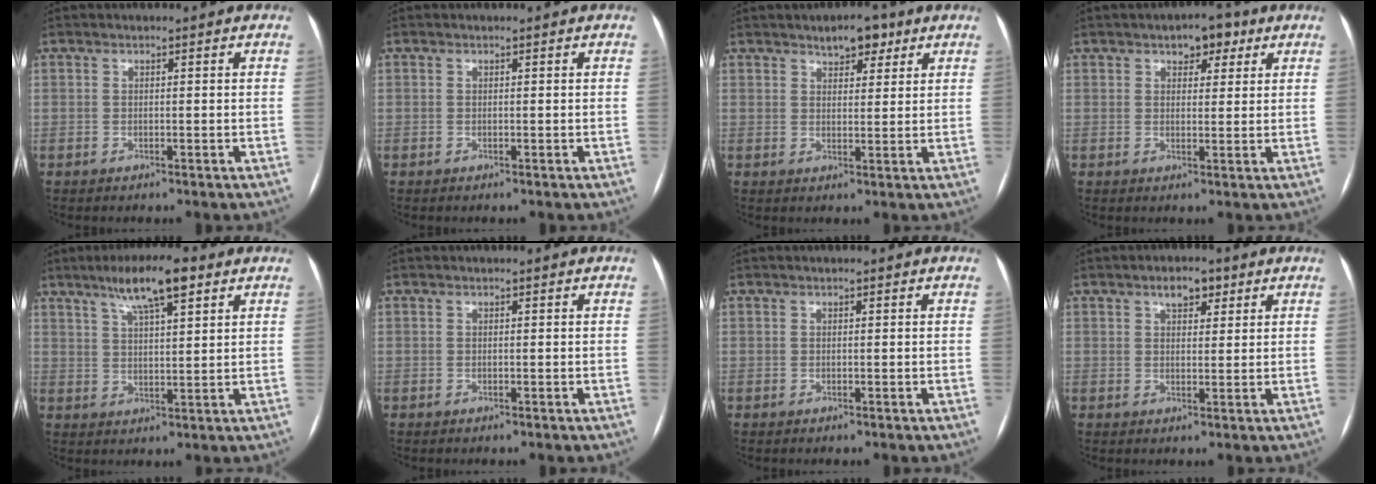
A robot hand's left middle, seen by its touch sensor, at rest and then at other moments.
{"total": 0.0}
{"total": 4.5, "force": [3.1, 2.0, 2.6], "torque": [-0.038, 0.007, 0.047]}
{"total": 4.5, "force": [2.6, 2.4, 2.8], "torque": [-0.036, 0.013, 0.035]}
{"total": 9.0, "force": [5.6, 1.5, 6.8], "torque": [-0.123, 0.013, 0.095]}
{"total": 0.0}
{"total": 0.0}
{"total": 3.7, "force": [2.3, 1.8, 2.3], "torque": [-0.038, 0.008, 0.036]}